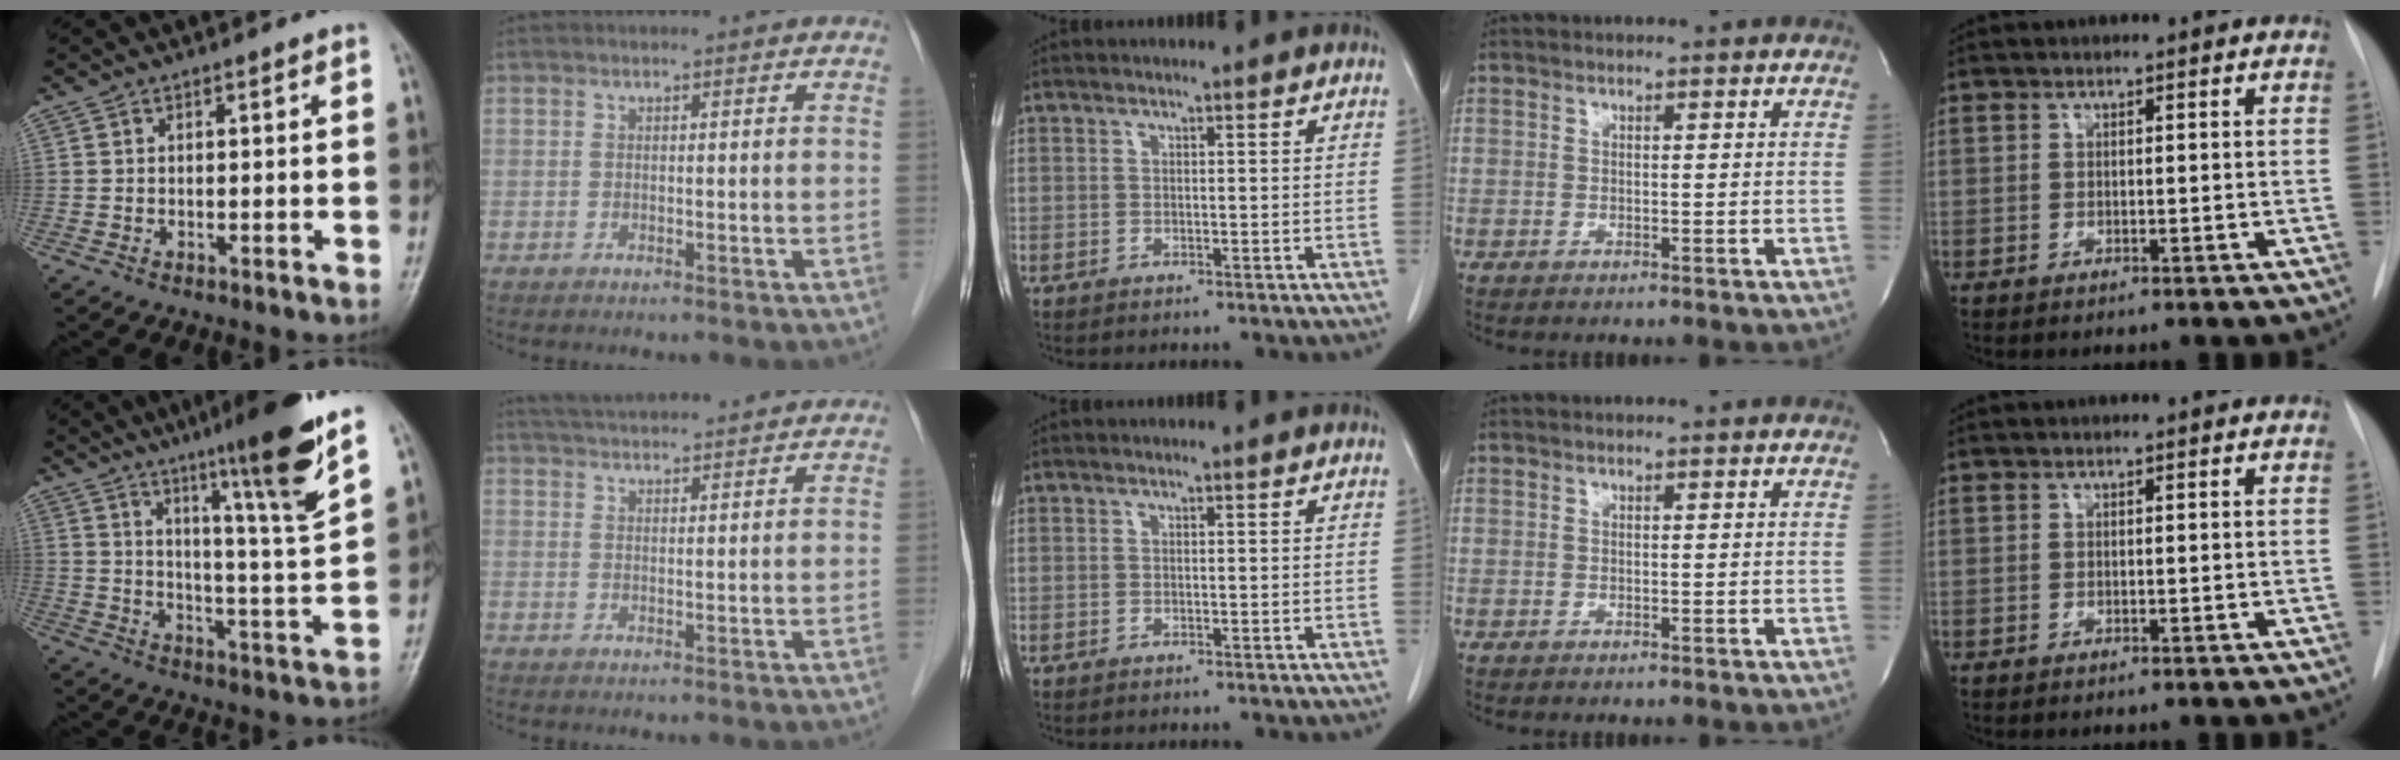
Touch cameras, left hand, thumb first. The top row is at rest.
{"thumb": {"total": 17.4, "force": [11.2, 0.1, 13.3], "torque": [-0.187, -0.063, 0.169]}, "index": {"total": 11.5, "force": [10.8, 0.6, 3.9], "torque": [-0.069, 0.032, 0.154]}}